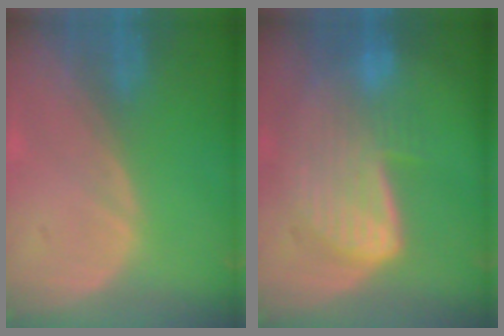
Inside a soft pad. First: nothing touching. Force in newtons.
{"total": 7.4, "press": 7.3, "slide": 1.6}